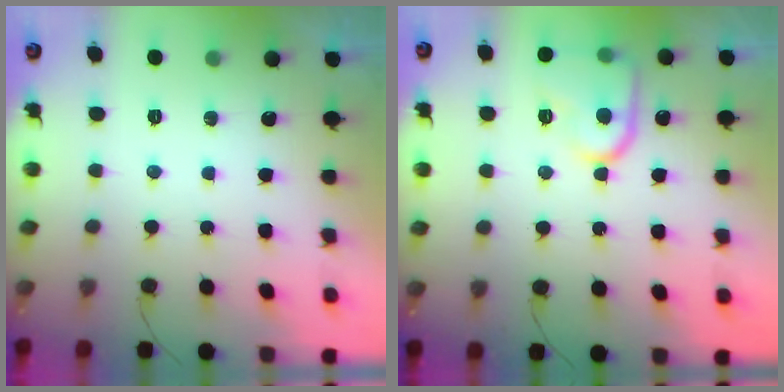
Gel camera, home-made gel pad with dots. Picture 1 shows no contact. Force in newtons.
{"total": 13.2, "press": 13.2, "slide": 1.1}